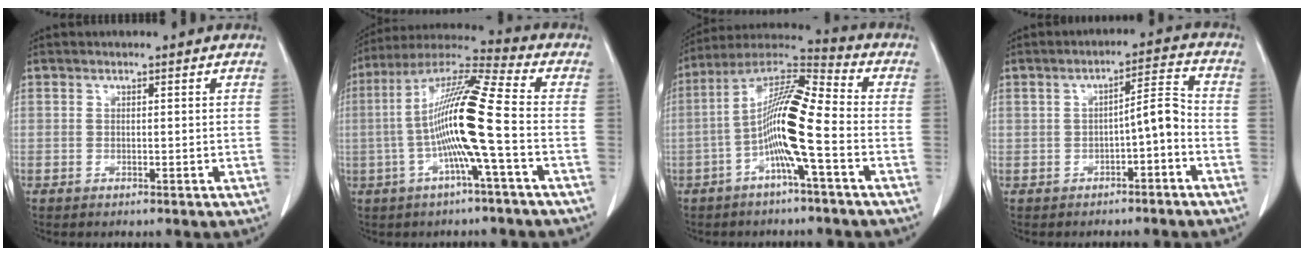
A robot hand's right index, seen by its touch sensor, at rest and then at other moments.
{"total": 13.9, "force": [-2.3, -0.7, 13.6], "torque": [-0.261, 0.013, -0.057]}
{"total": 12.3, "force": [-3.2, 0.4, 11.9], "torque": [-0.230, 0.021, -0.069]}
{"total": 4.9, "force": [-1.5, 1.2, 4.5], "torque": [-0.069, 0.025, -0.018]}